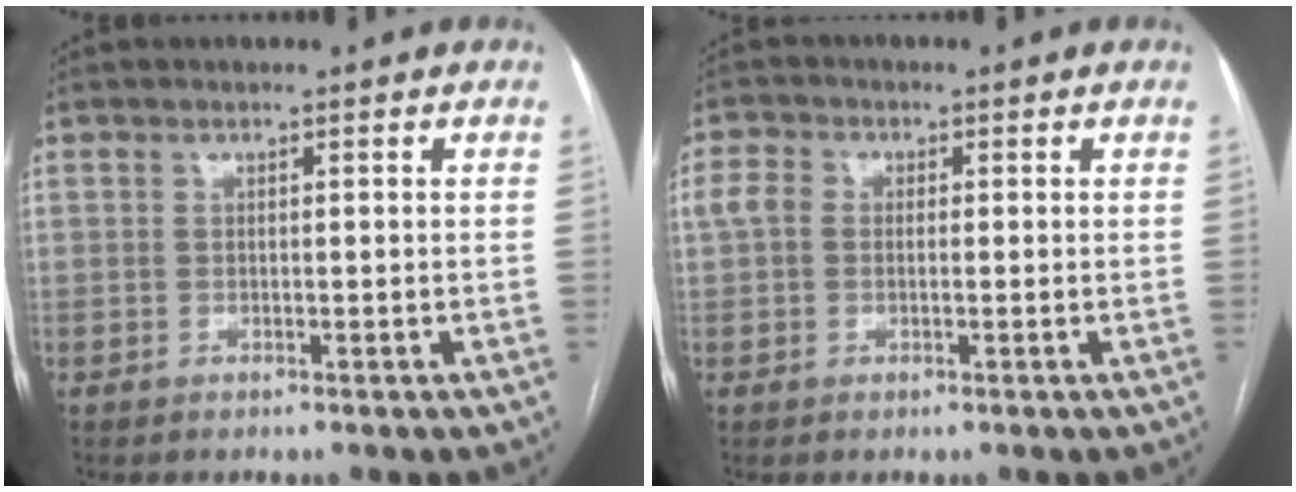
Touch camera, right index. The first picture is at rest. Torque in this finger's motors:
{"motor_torque": [0.54, 0.26, 0.15, 0.06]}